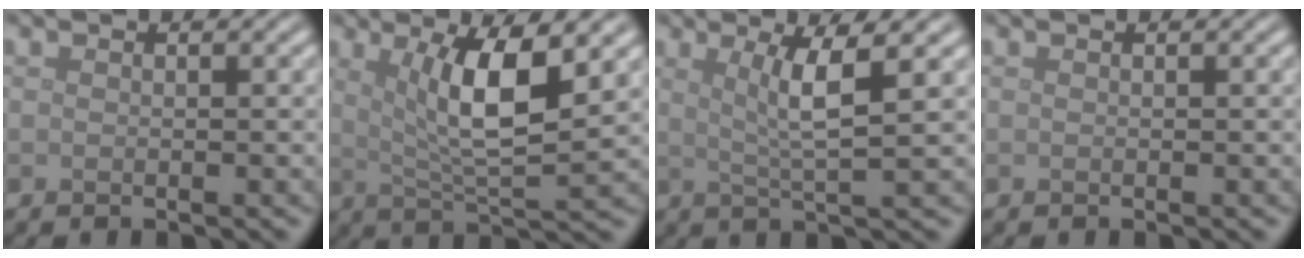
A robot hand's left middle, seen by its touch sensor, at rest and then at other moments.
{"total": 6.8, "force": [2.1, 1.6, 6.3], "torque": [-0.105, -0.006, 0.040]}
{"total": 4.3, "force": [1.3, 0.5, 4.0], "torque": [-0.070, -0.001, 0.028]}
{"total": 0.0}